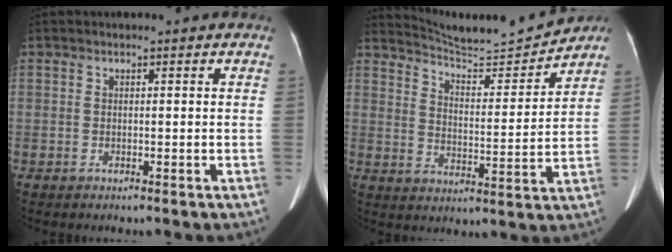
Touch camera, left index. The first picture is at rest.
{"total": 11.3, "force": [11.2, -0.6, 1.4], "torque": [-0.030, -0.011, 0.180]}